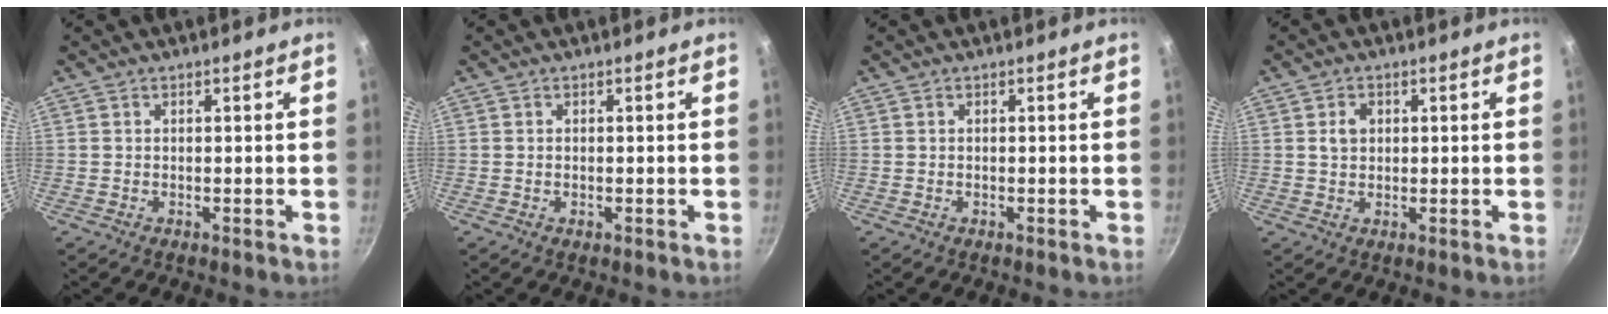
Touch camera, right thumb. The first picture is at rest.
{"total": 0.7, "force": [-0.2, 0.4, 0.5], "torque": [-0.010, 0.002, -0.004]}
{"total": 0.0}
{"total": 3.1, "force": [0.6, 2.4, 1.8], "torque": [-0.022, 0.001, 0.011]}